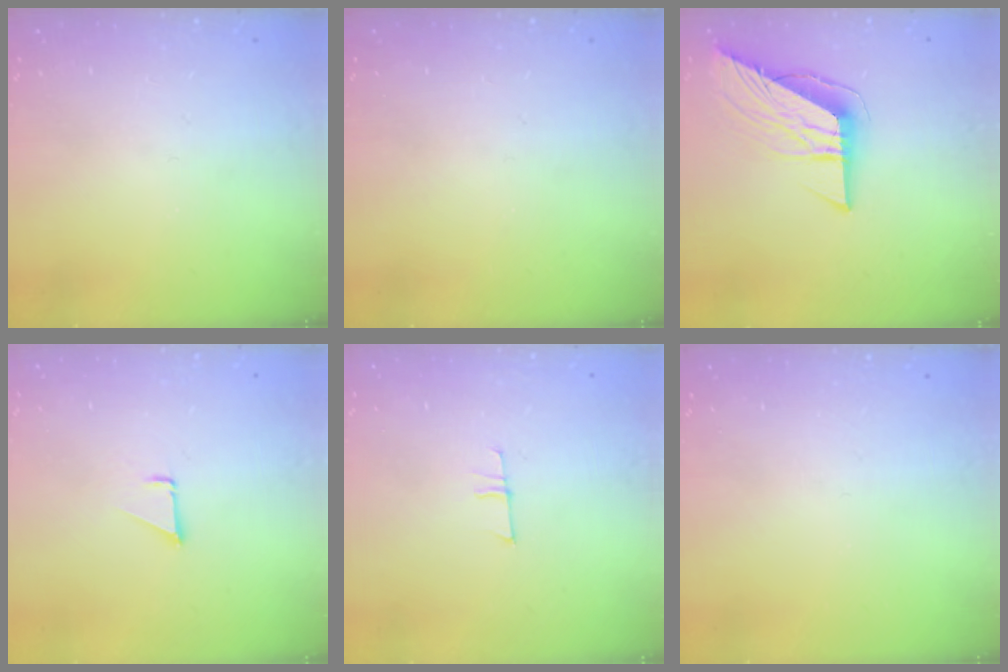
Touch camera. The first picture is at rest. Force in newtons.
{"total": 0.0}
{"total": 10.6, "press": 10.5, "slide": 1.1}
{"total": 1.1, "press": 1.1, "slide": 0.1}
{"total": 5.3, "press": 5.3, "slide": 0.4}
{"total": 0.0}